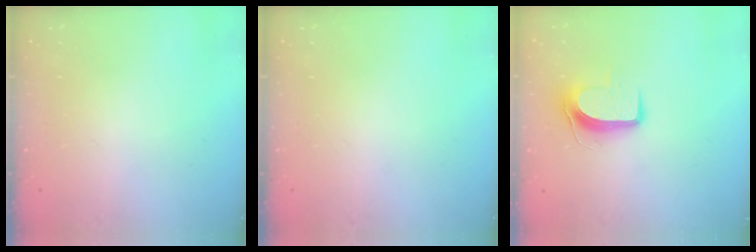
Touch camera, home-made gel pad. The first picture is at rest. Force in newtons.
{"total": 0.0}
{"total": 8.8, "press": 8.8, "slide": 0.6}